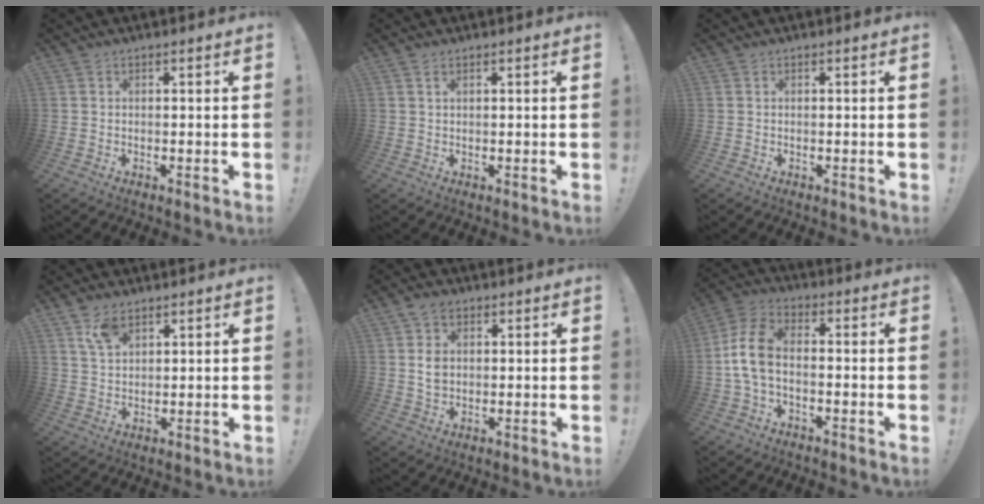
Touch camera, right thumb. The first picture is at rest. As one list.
[{"total": 1.1, "force": [0.7, 0.4, 0.8], "torque": [-0.015, -0.001, 0.011]}, {"total": 0.0}, {"total": 6.7, "force": [4.1, 3.8, 3.7], "torque": [-0.071, -0.012, 0.080]}, {"total": 5.9, "force": [1.5, 4.5, 3.6], "torque": [-0.065, 0.006, 0.027]}, {"total": 9.7, "force": [-0.7, 5.6, 8.0], "torque": [-0.175, 0.012, -0.006]}]